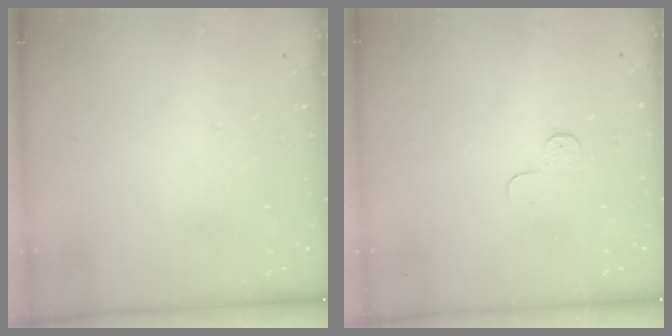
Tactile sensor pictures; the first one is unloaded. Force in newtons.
{"total": 3.2, "press": 3.2, "slide": 0.3}